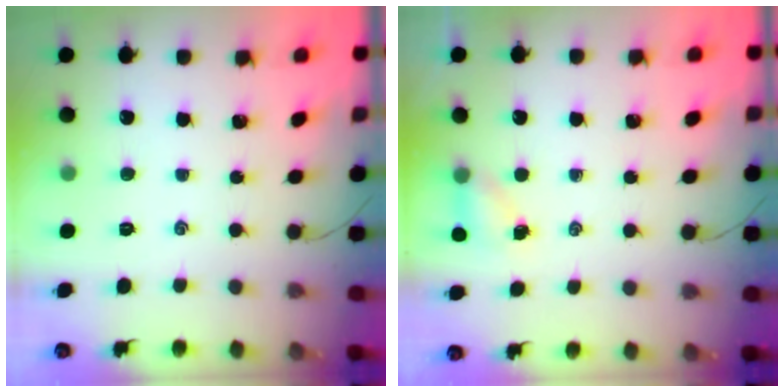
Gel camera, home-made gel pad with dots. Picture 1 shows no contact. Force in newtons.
{"total": 3.5, "press": 3.3, "slide": 1.0}